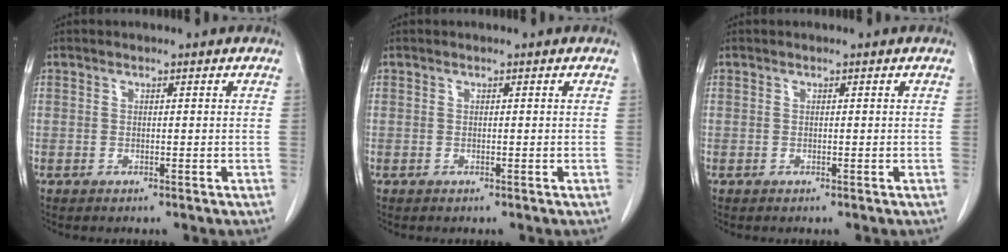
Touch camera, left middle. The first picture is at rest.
{"total": 0.0}
{"total": 0.0}